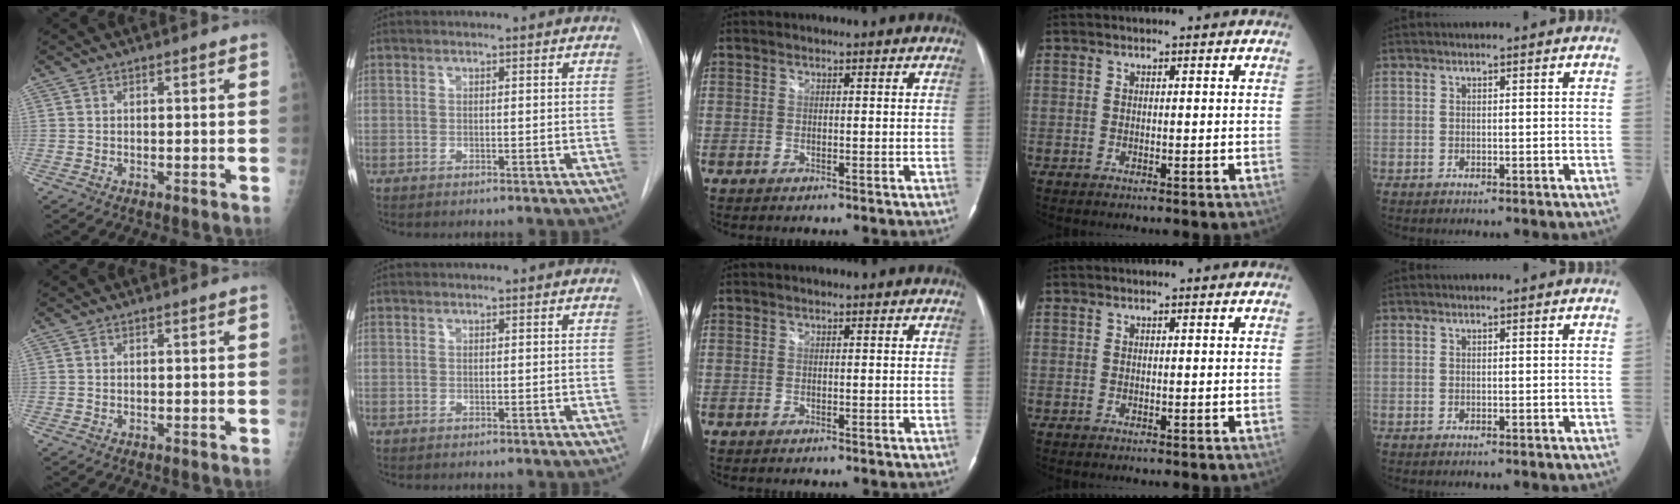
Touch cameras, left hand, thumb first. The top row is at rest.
{}